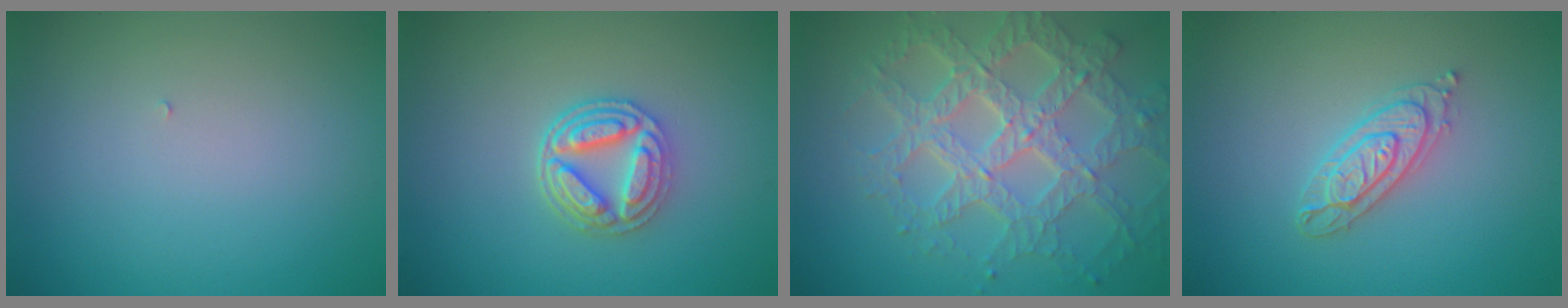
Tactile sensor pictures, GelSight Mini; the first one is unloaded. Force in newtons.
{"total": 4.1, "press": 3.5, "slide": 2.1}
{"total": 7.8, "press": 5.6, "slide": 5.3}
{"total": 2.6, "press": 2.5, "slide": 0.5}